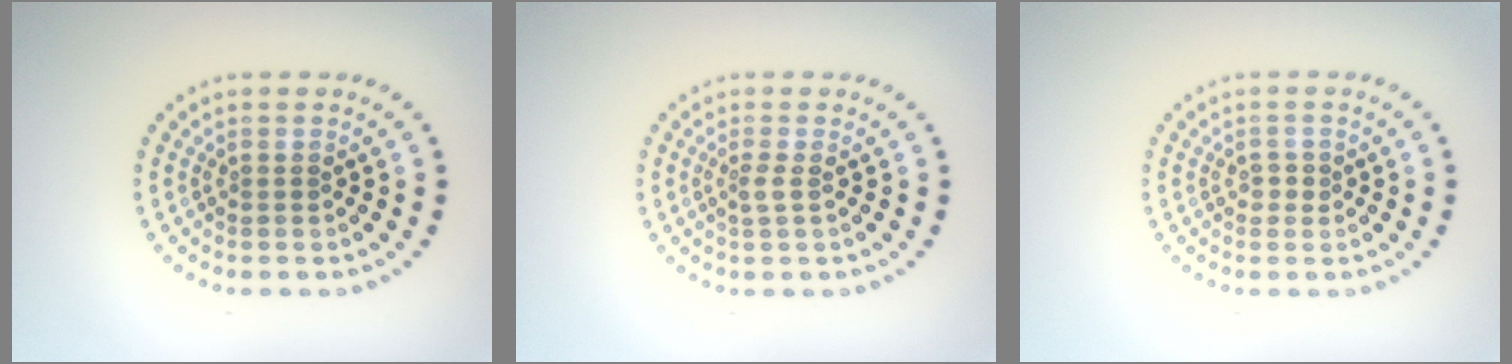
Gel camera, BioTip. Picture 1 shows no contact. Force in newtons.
{"total": 1.0, "press": 0.8, "slide": 0.6}
{"total": 1.2, "press": 1.1, "slide": 0.3}